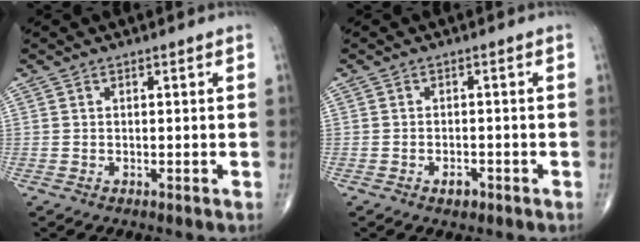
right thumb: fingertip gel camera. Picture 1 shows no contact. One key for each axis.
{"total": 2.0, "fx": -1.1, "fy": 1.1, "fz": 1.1, "tx": -0.015, "ty": 0.005, "tz": -0.016}